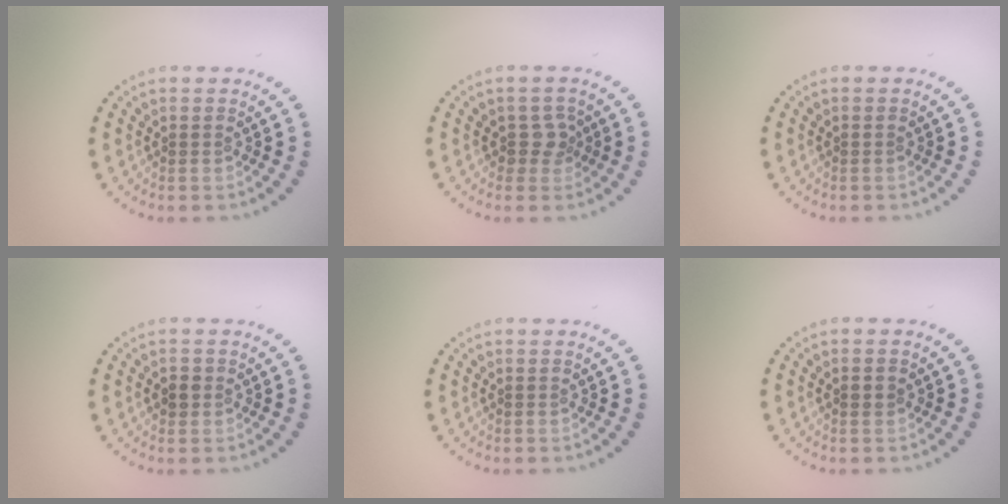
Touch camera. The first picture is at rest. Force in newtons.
{"total": 1.8, "press": 1.6, "slide": 0.8}
{"total": 0.0}
{"total": 1.1, "press": 1.0, "slide": 0.3}
{"total": 0.0}
{"total": 0.9, "press": 0.9, "slide": 0.2}